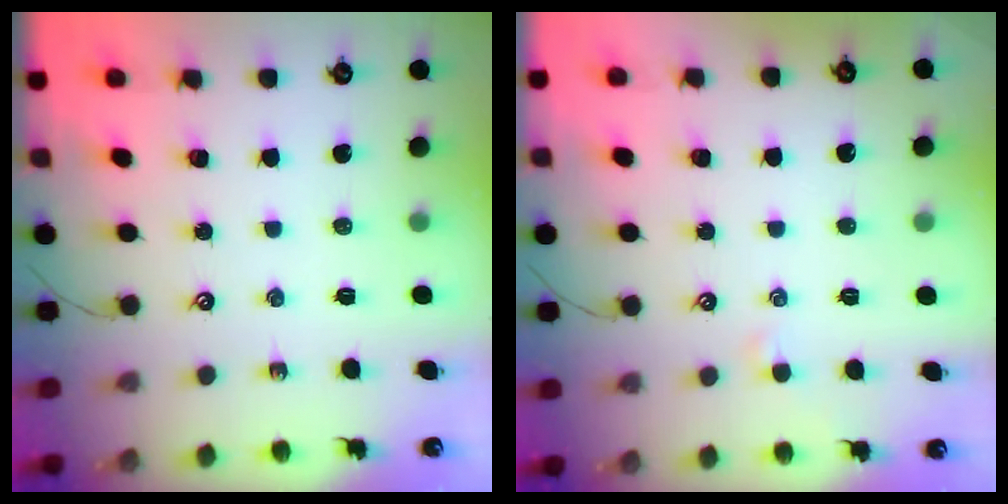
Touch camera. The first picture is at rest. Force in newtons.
{"total": 1.8, "press": 1.7, "slide": 0.3}